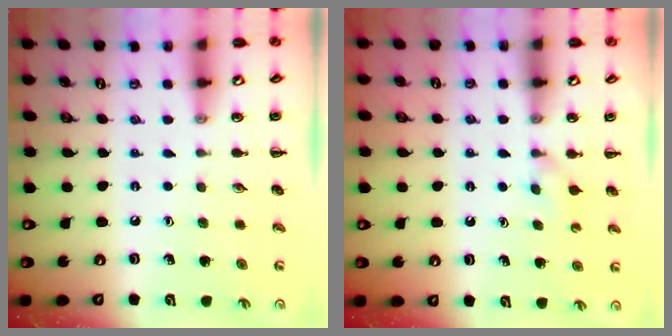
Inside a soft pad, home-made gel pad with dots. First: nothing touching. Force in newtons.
{"total": 2.9, "press": 2.7, "slide": 1.2}